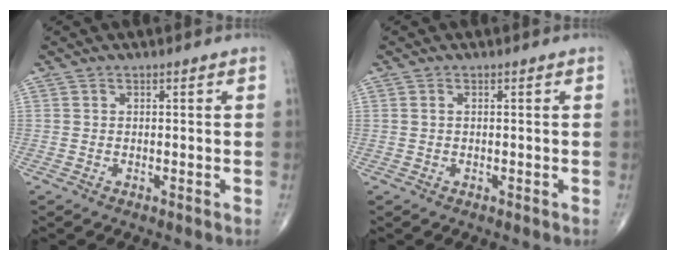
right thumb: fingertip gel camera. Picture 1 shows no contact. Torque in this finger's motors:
{"motor_torque": [-0.11, -0.09, 0.07, 0.20, -0.03]}